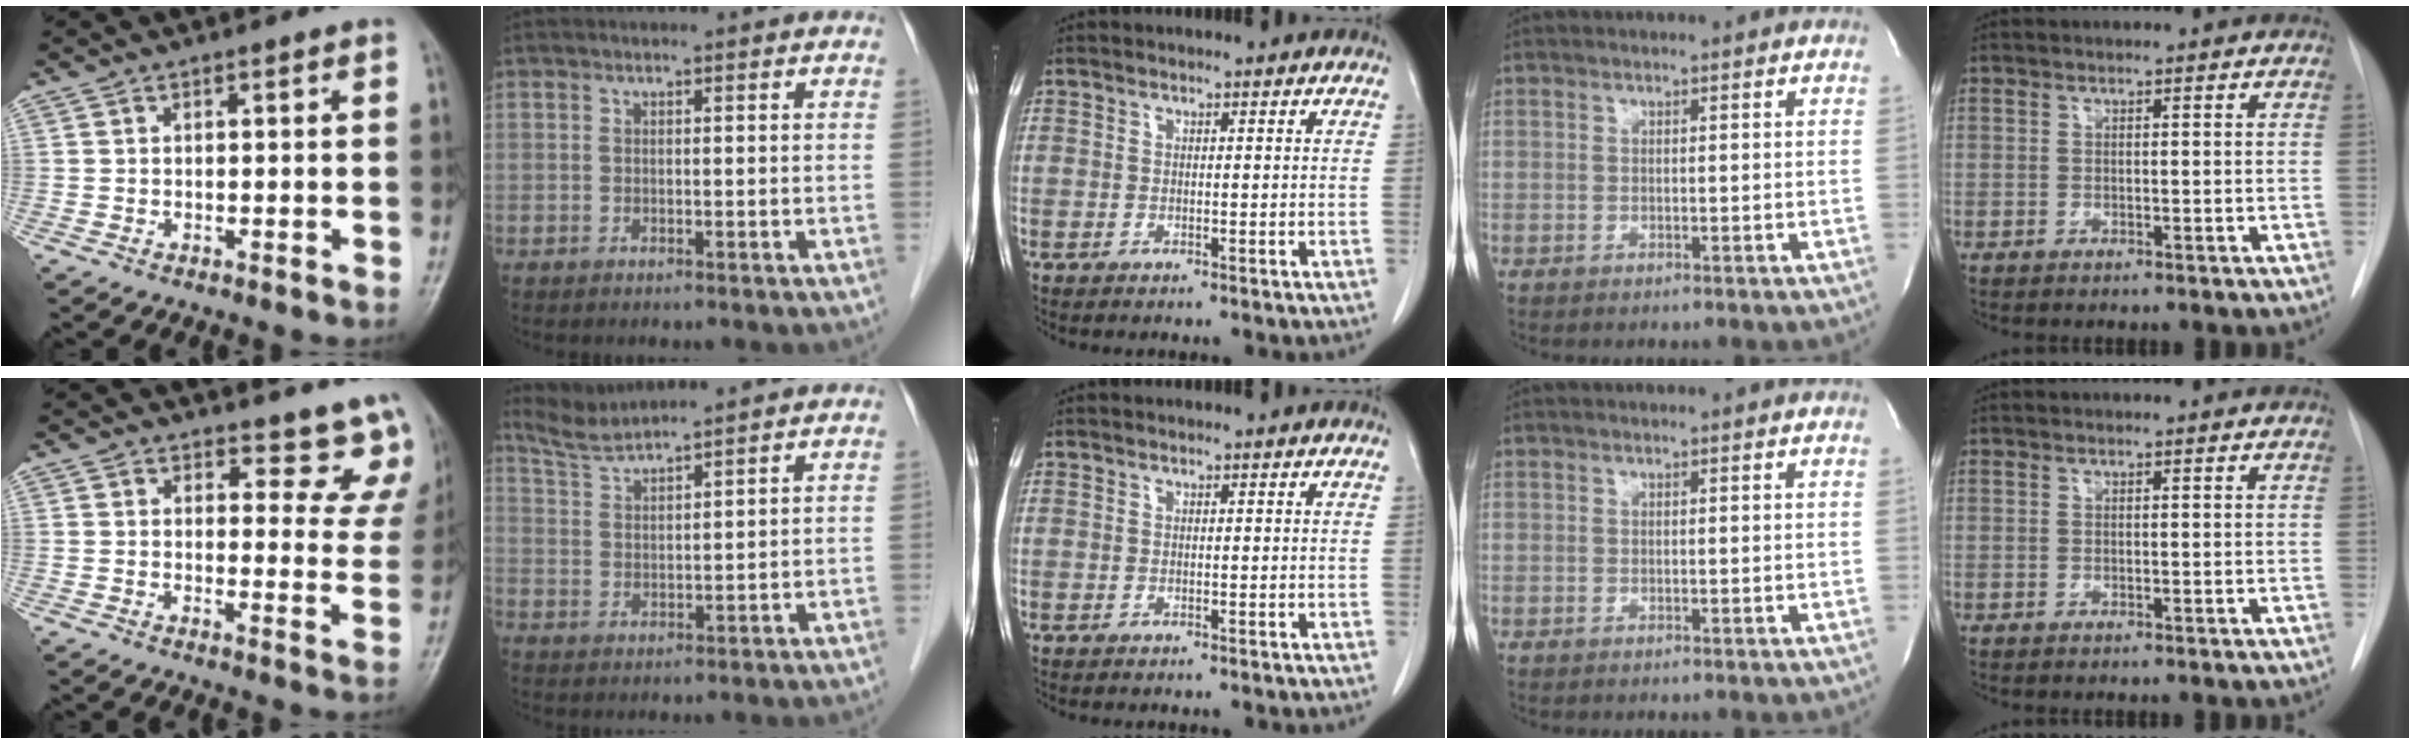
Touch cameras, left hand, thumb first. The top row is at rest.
{"thumb": {"total": 11.1, "force": [10.3, 4.0, 0.4], "torque": [0.053, -0.081, 0.085]}, "index": {"total": 5.5, "force": [5.0, -0.9, 1.9], "torque": [-0.040, 0.024, 0.097]}}